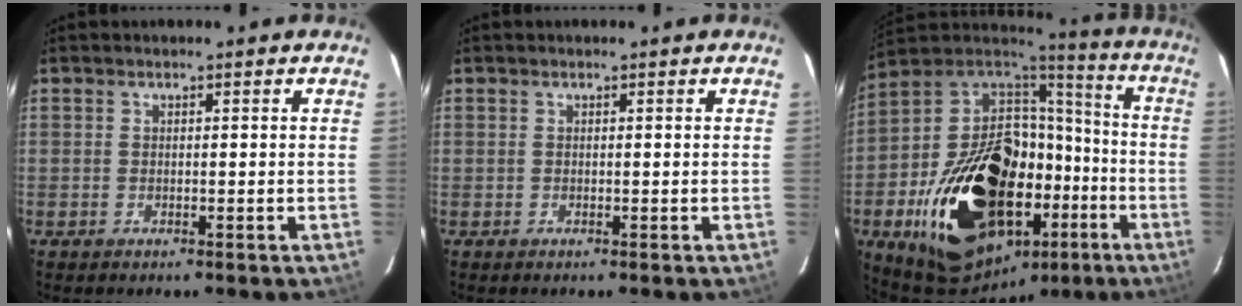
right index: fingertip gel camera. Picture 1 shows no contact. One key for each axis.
{"total": 0.0}
{"total": 37.0, "fx": -14.2, "fy": 22.7, "fz": 25.5, "tx": -0.485, "ty": 0.027, "tz": -0.197}